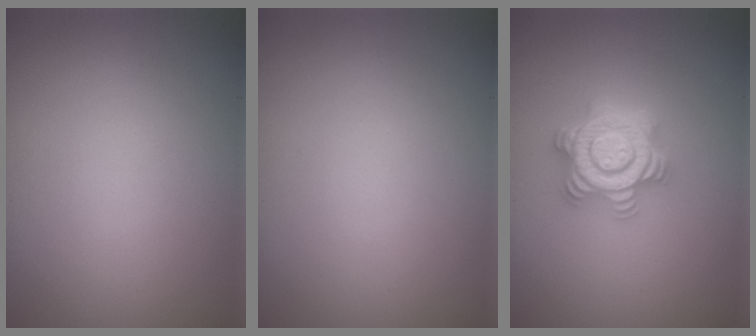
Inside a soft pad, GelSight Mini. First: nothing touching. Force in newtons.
{"total": 0.0}
{"total": 4.9, "press": 4.8, "slide": 0.8}